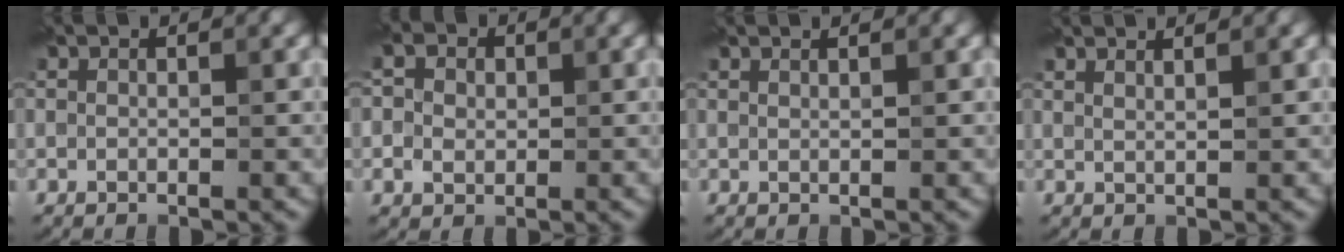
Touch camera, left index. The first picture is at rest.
{"total": 4.1, "force": [1.0, 3.3, 2.1], "torque": [-0.021, 0.018, -0.005]}
{"total": 1.1, "force": [0.9, 0.3, 0.5], "torque": [-0.002, 0.000, 0.005]}
{"total": 2.7, "force": [1.9, 1.0, 1.6], "torque": [0.004, 0.010, 0.000]}